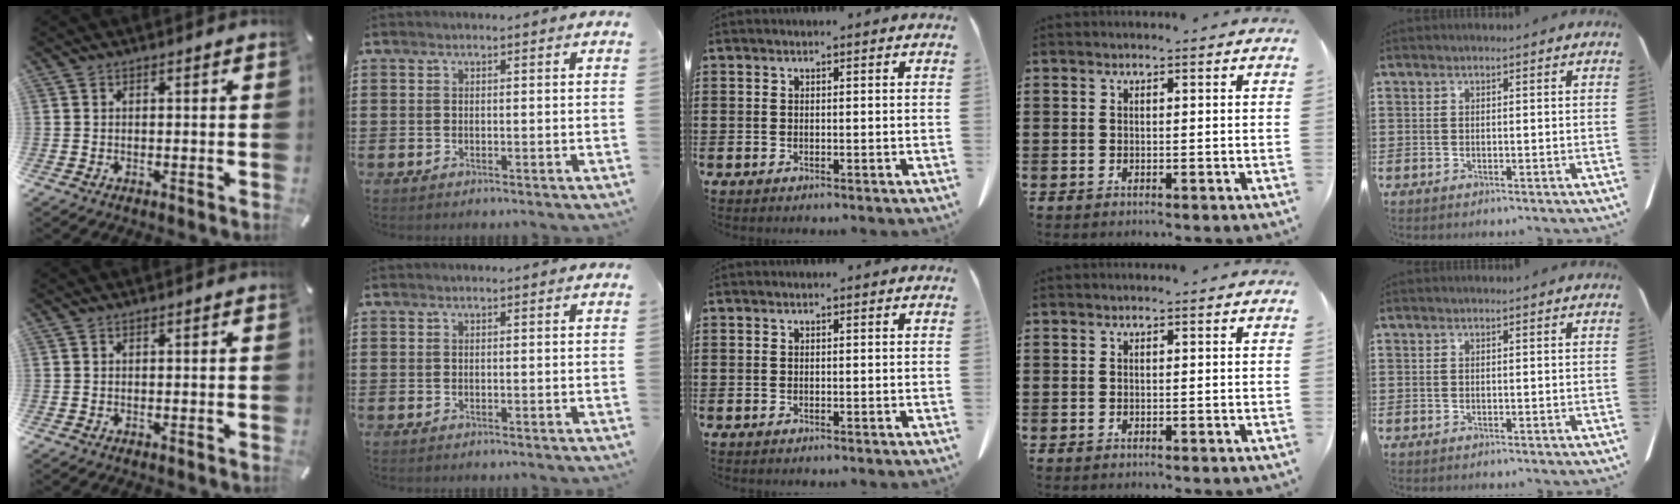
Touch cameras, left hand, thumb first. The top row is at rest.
{}